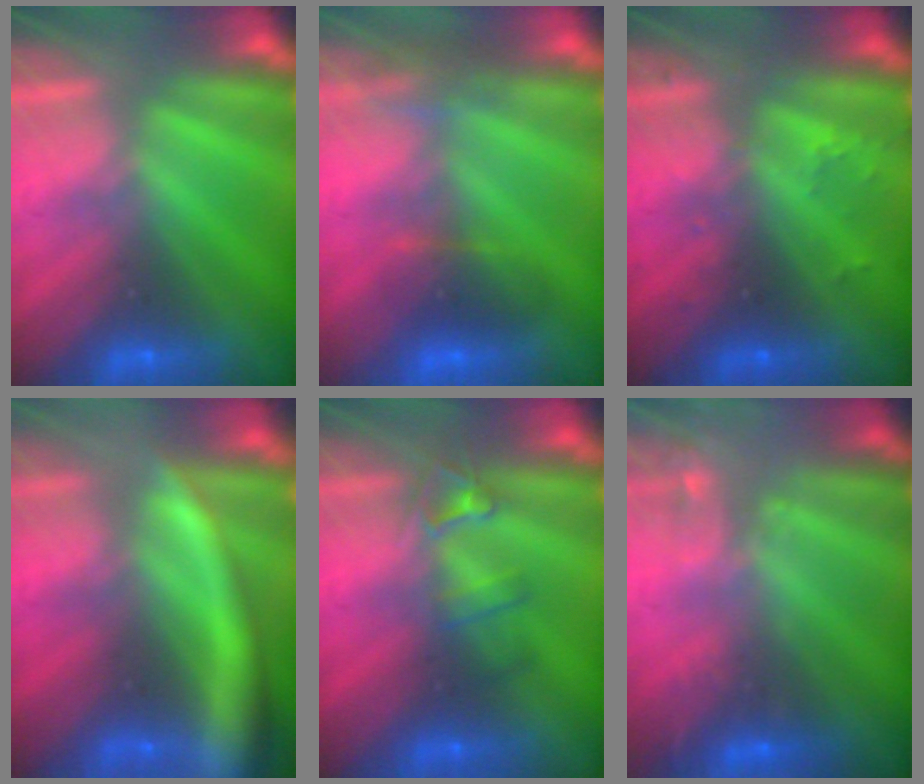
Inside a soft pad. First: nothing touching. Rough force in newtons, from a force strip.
{"total": 3.2}
{"total": 2.4}
{"total": 8.4}
{"total": 2.4}
{"total": 2.1}